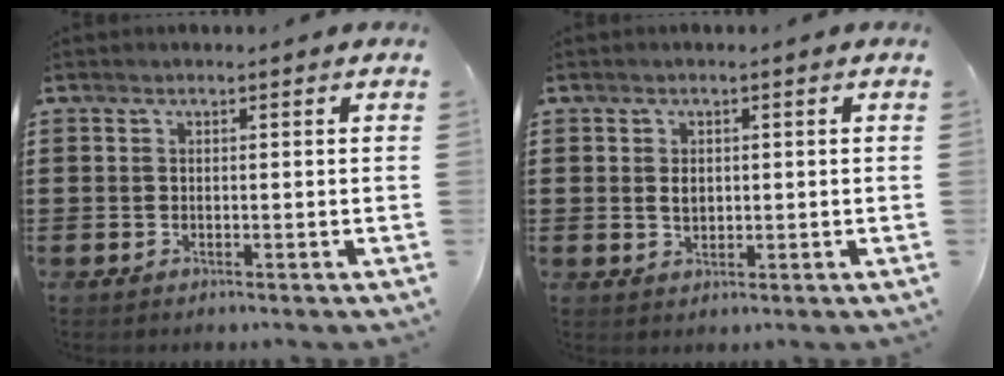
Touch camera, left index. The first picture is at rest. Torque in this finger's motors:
{"motor_torque": [0.57, 0.43, 0.27, 0.03]}